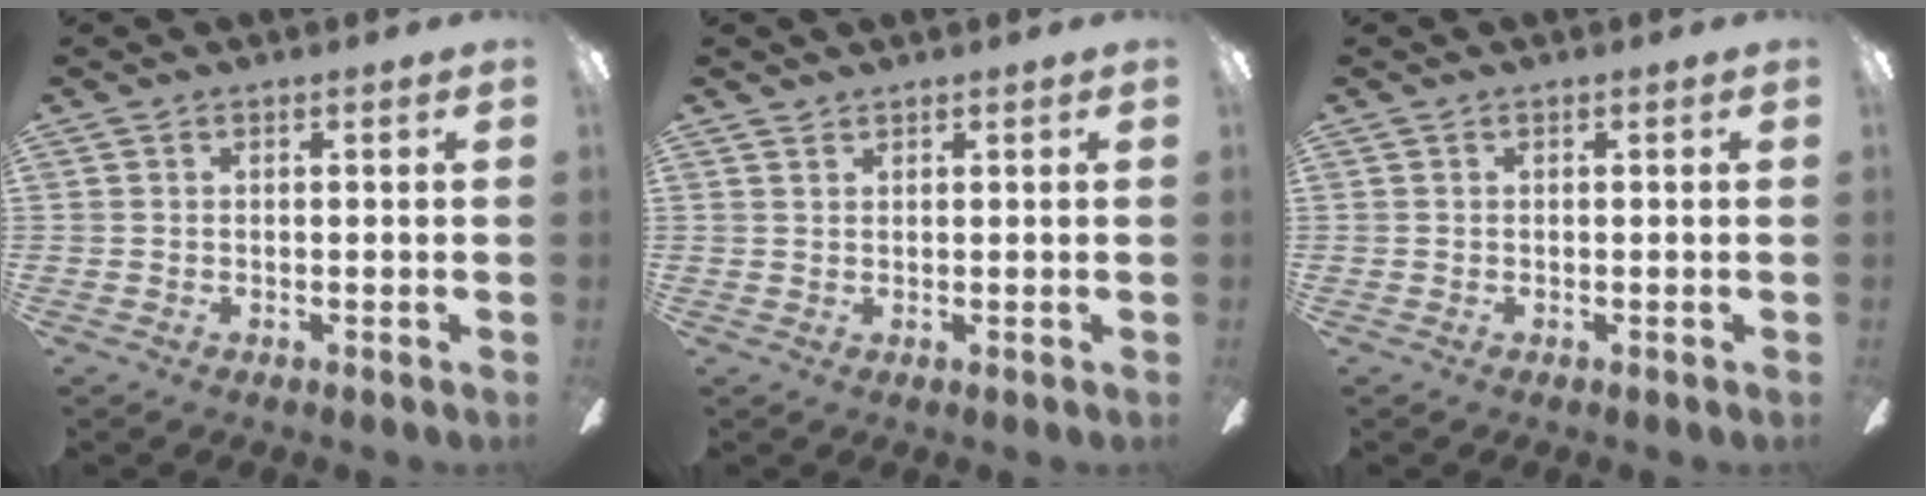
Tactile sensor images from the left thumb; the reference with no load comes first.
{"total": 1.1, "force": [1.0, 0.4, 0.1], "torque": [-0.004, 0.000, 0.020]}
{"total": 0.0}